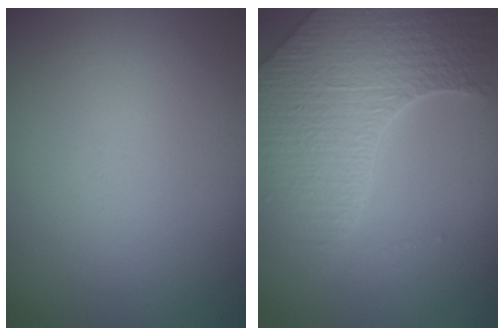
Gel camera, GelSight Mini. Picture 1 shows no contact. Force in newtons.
{"total": 7.7, "press": 5.6, "slide": 5.3}